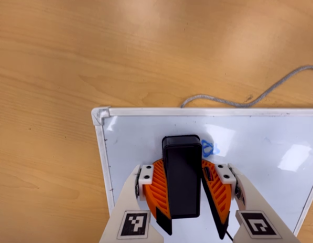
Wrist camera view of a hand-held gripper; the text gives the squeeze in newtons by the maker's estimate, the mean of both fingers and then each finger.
{"total": 13.7, "left": 15.0, "right": 12.3}